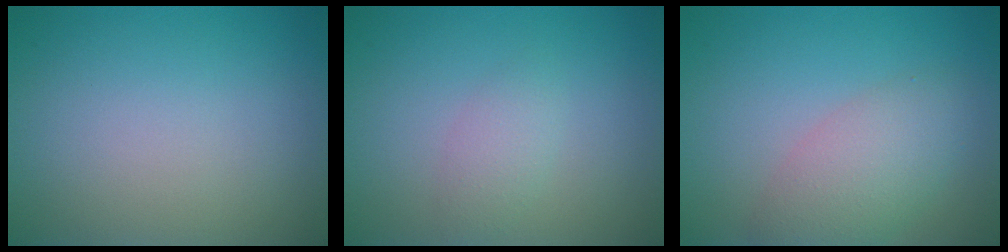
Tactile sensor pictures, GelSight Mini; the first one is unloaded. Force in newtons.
{"total": 1.6, "press": 1.6, "slide": 0.1}
{"total": 4.2, "press": 4.2, "slide": 0.2}